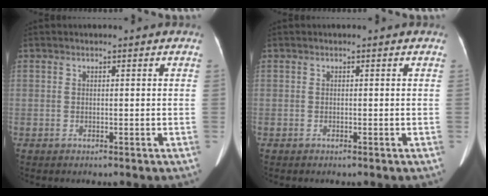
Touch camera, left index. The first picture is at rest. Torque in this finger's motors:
{"motor_torque": [-0.03, 0.03, 0.00, 0.00]}